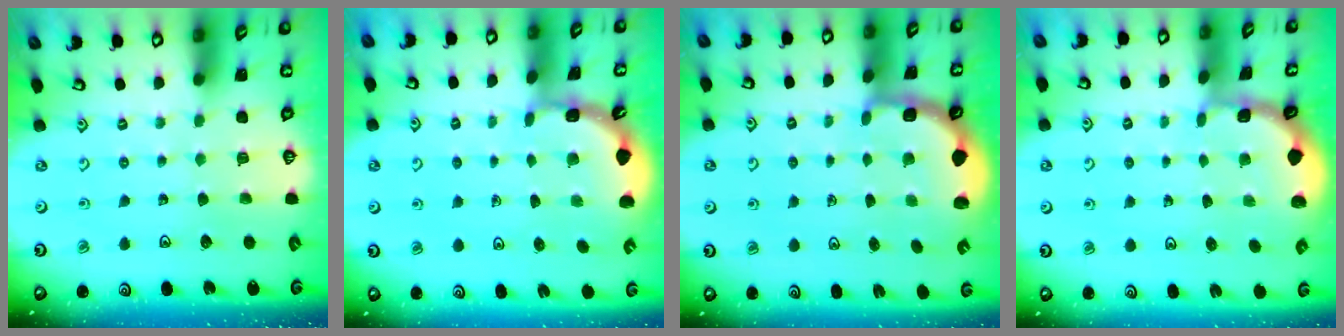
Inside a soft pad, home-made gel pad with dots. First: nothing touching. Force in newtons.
{"total": 1.7, "press": 1.7, "slide": 0.0}
{"total": 2.1, "press": 2.0, "slide": 0.6}
{"total": 2.6, "press": 2.6, "slide": 0.3}